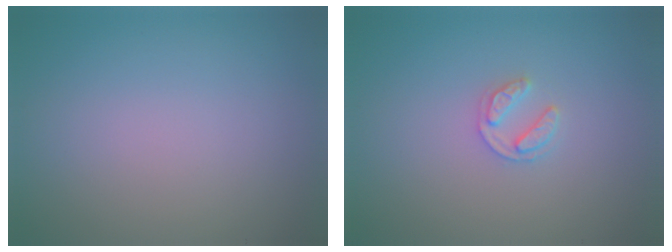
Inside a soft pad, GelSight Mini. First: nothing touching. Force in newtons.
{"total": 1.8, "press": 1.8, "slide": 0.3}